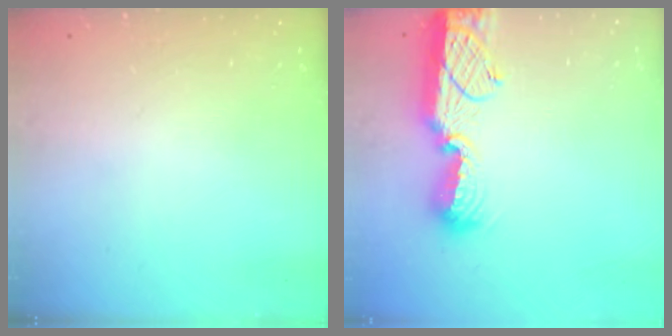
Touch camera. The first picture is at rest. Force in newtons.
{"total": 13.4, "press": 13.3, "slide": 0.6}